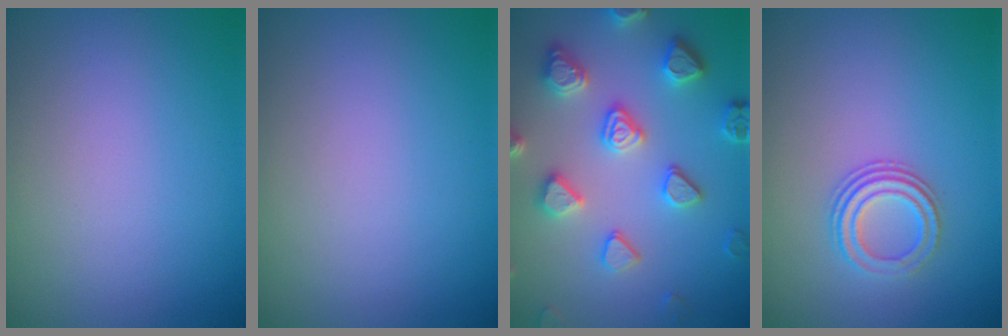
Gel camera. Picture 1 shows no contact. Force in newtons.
{"total": 0.0}
{"total": 5.4, "press": 4.9, "slide": 2.4}
{"total": 2.8, "press": 2.2, "slide": 1.7}